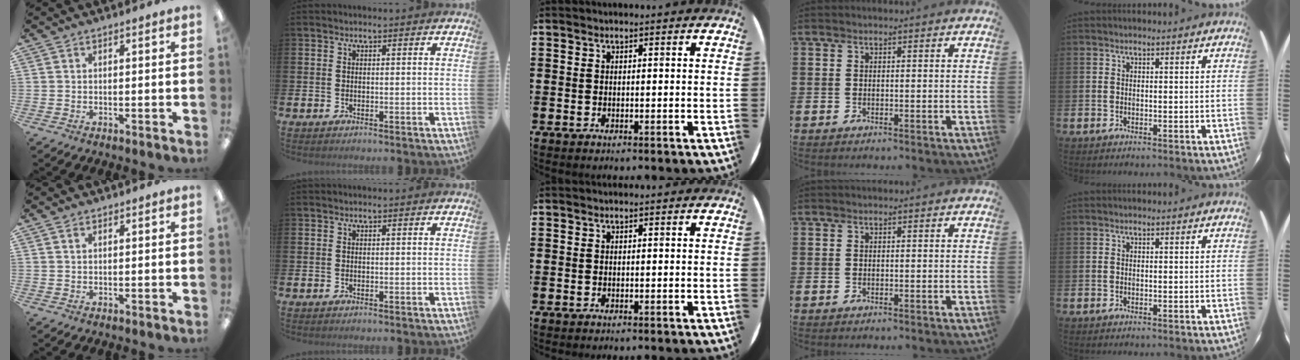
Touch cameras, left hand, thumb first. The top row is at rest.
{"thumb": {"total": 1.0, "force": [0.6, 0.5, 0.6], "torque": [-0.014, 0.002, 0.011]}}